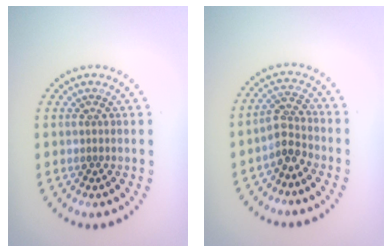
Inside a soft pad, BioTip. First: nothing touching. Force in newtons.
{"total": 2.5, "press": 2.0, "slide": 1.5}